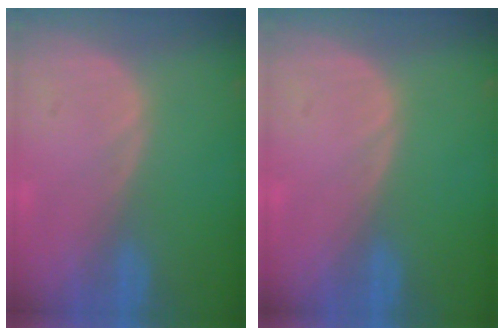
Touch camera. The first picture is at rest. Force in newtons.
{"total": 0.0}